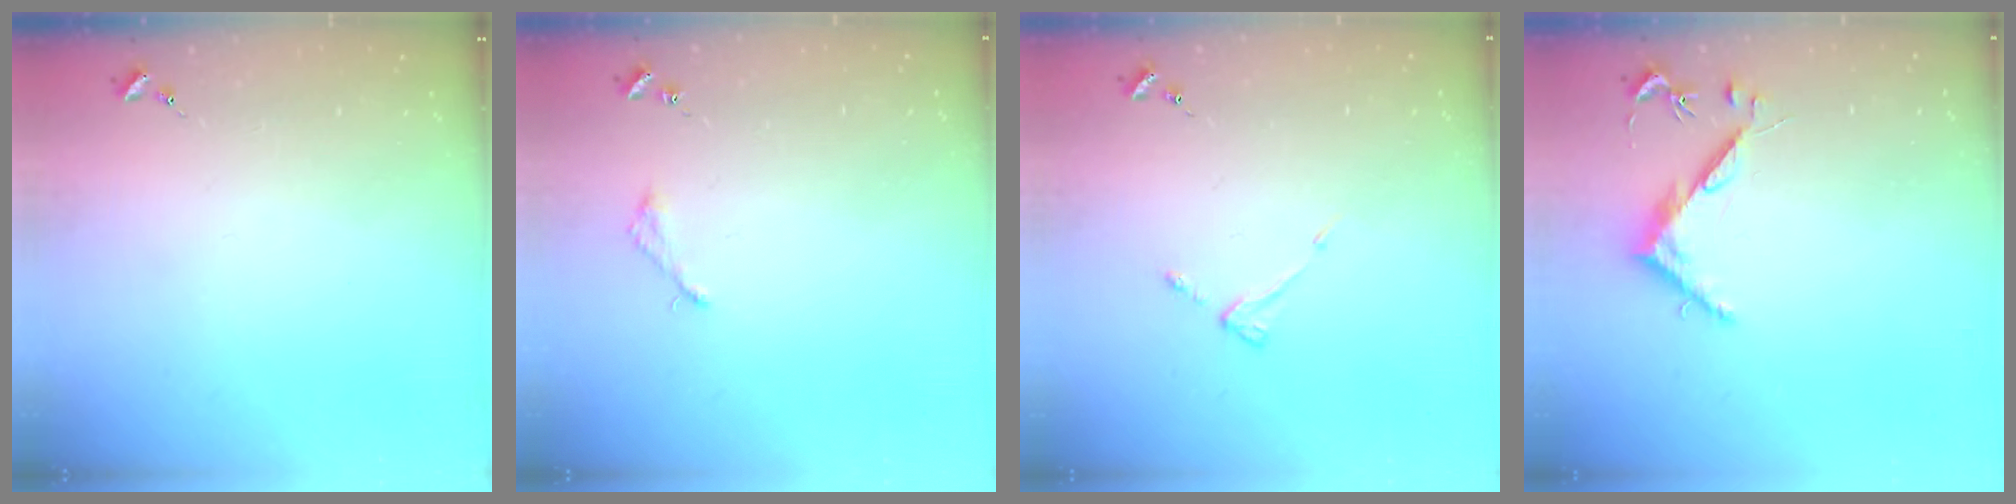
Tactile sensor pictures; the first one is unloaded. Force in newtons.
{"total": 2.2, "press": 2.2, "slide": 0.2}
{"total": 3.3, "press": 3.2, "slide": 0.4}
{"total": 5.1, "press": 5.1, "slide": 0.3}